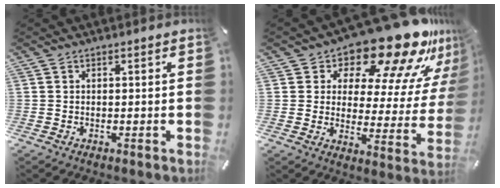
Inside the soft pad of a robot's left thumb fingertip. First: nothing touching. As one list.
[{"total": 20.5, "force": [16.0, 7.2, 10.5], "torque": [-0.146, -0.135, 0.263]}]